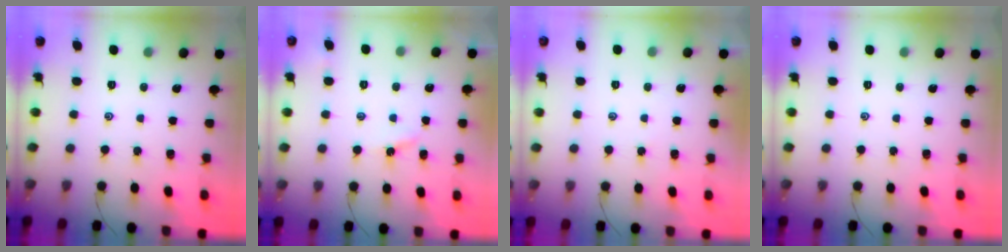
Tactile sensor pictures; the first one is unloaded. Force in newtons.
{"total": 2.8, "press": 2.8, "slide": 0.5}
{"total": 1.9, "press": 1.8, "slide": 0.4}
{"total": 0.0}